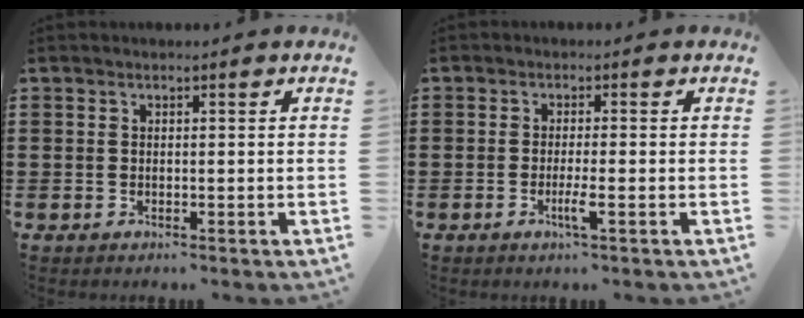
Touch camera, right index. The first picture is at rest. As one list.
[{"total": 2.8, "force": [-1.2, 0.1, 2.5], "torque": [-0.043, -0.004, -0.023]}]